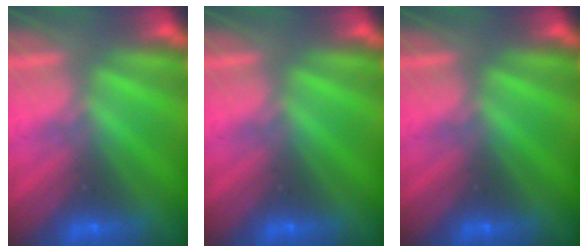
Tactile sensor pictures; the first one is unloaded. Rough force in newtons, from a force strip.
{"total": 0.0}
{"total": 0.0}